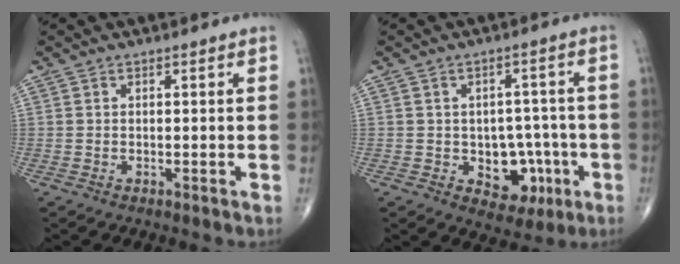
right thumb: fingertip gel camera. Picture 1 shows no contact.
{"total": 8.8, "force": [-2.4, 6.7, 5.2], "torque": [-0.021, 0.026, -0.020]}